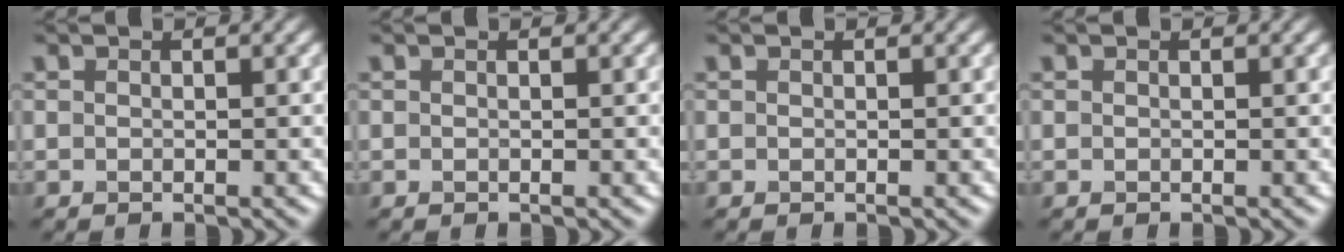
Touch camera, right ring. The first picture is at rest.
{"total": 0.0}
{"total": 0.0}
{"total": 0.0}